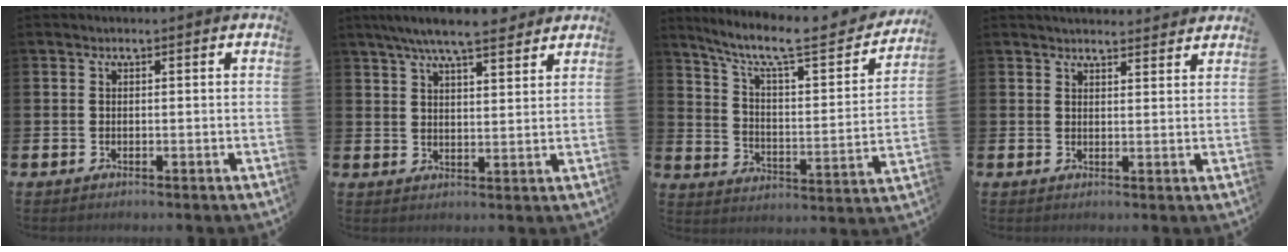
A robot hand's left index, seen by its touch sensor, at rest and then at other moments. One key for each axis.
{"total": 7.2, "fx": 6.6, "fy": 1.0, "fz": 2.8, "tx": -0.061, "ty": -0.023, "tz": 0.117}
{"total": 9.4, "fx": 7.5, "fy": 2.1, "fz": 5.3, "tx": -0.119, "ty": -0.052, "tz": 0.116}
{"total": 3.1, "fx": 3.1, "fy": 0.3, "fz": 0.0, "tx": 0.006, "ty": -0.021, "tz": 0.055}